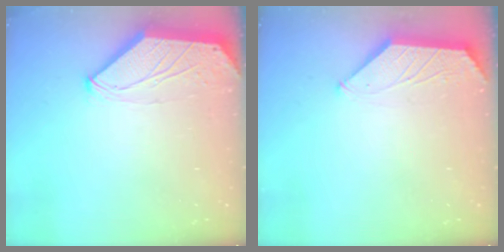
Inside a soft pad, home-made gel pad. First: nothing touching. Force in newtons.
{"total": 1.1, "press": 1.0, "slide": 0.4}